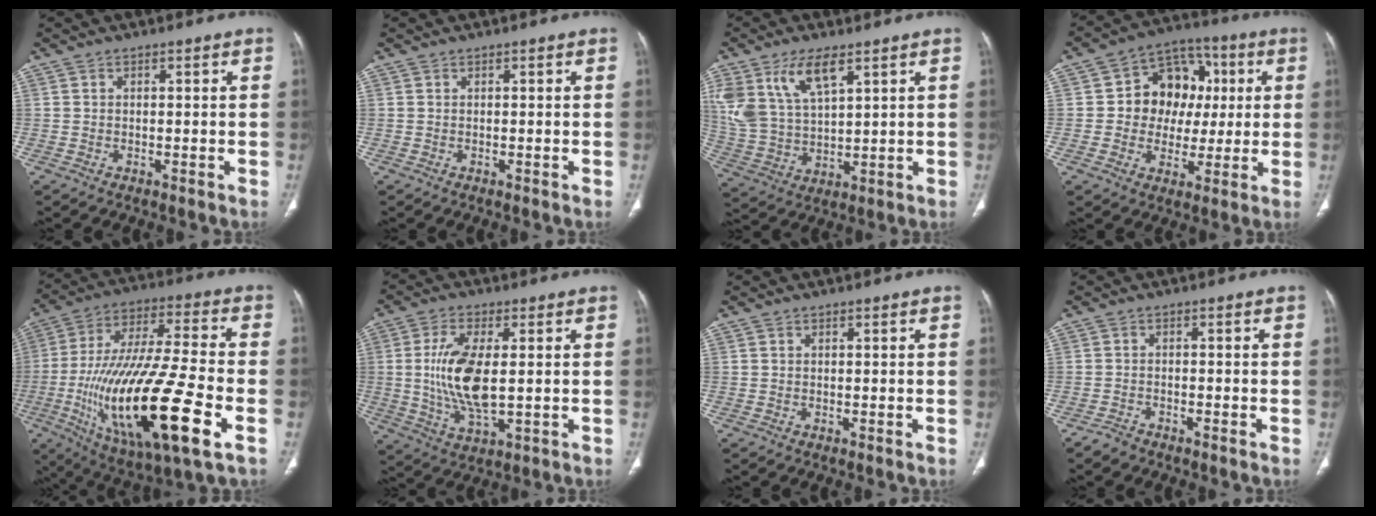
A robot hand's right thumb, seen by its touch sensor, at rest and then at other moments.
{"total": 0.0}
{"total": 12.9, "force": [6.8, 6.0, 9.1], "torque": [-0.183, -0.018, 0.145]}
{"total": 13.9, "force": [1.6, 11.4, 7.7], "torque": [-0.060, 0.019, 0.022]}
{"total": 29.9, "force": [-8.9, 8.0, 27.4], "torque": [-0.561, -0.009, -0.143]}
{"total": 12.1, "force": [0.5, 5.1, 11.0], "torque": [-0.226, -0.013, 0.014]}
{"total": 0.0}
{"total": 1.8, "force": [-1.7, 0.5, 0.4], "torque": [-0.012, 0.001, -0.034]}